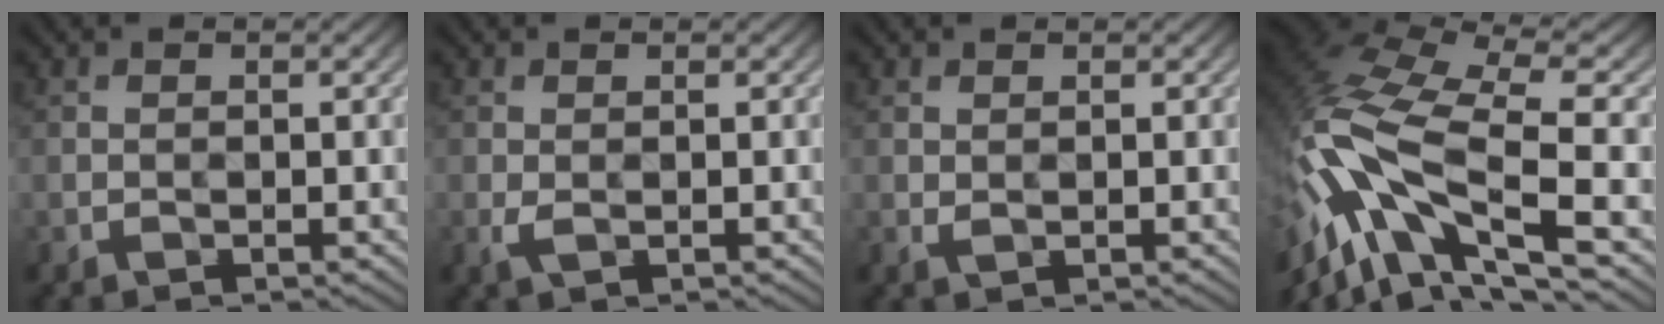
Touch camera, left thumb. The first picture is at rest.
{"total": 1.1, "force": [-0.1, 0.5, 1.0], "torque": [-0.027, 0.001, 0.000]}
{"total": 0.7, "force": [0.4, 0.3, 0.5], "torque": [-0.014, 0.001, 0.010]}
{"total": 16.2, "force": [-4.3, 6.8, 14.0], "torque": [-0.331, 0.006, -0.080]}